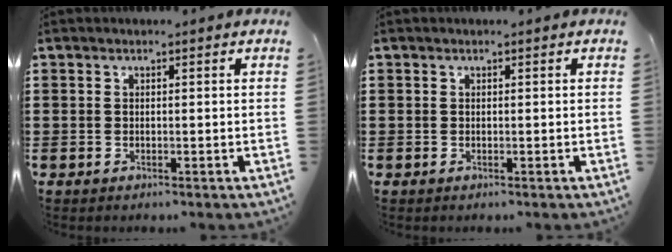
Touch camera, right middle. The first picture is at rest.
{"total": 0.0}